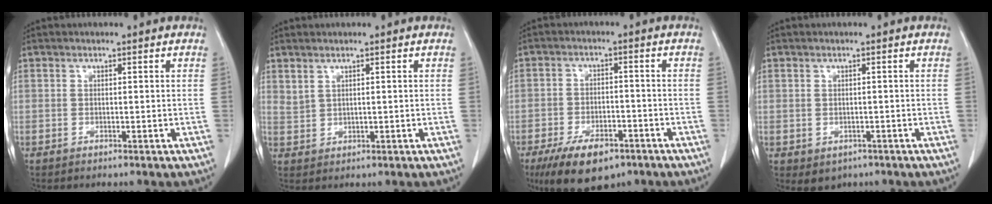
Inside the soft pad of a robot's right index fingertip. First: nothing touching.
{"total": 1.4, "force": [1.1, 0.6, 0.6], "torque": [-0.012, 0.000, 0.030]}
{"total": 10.4, "force": [-6.9, 4.5, 6.4], "torque": [-0.110, -0.009, -0.111]}
{"total": 2.8, "force": [-1.3, 2.3, 0.8], "torque": [-0.009, 0.001, -0.008]}